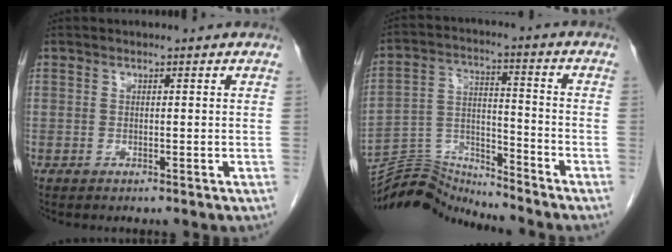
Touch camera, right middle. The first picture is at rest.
{"total": 10.7, "force": [-10.6, -0.7, -0.9], "torque": [0.012, 0.039, -0.194]}